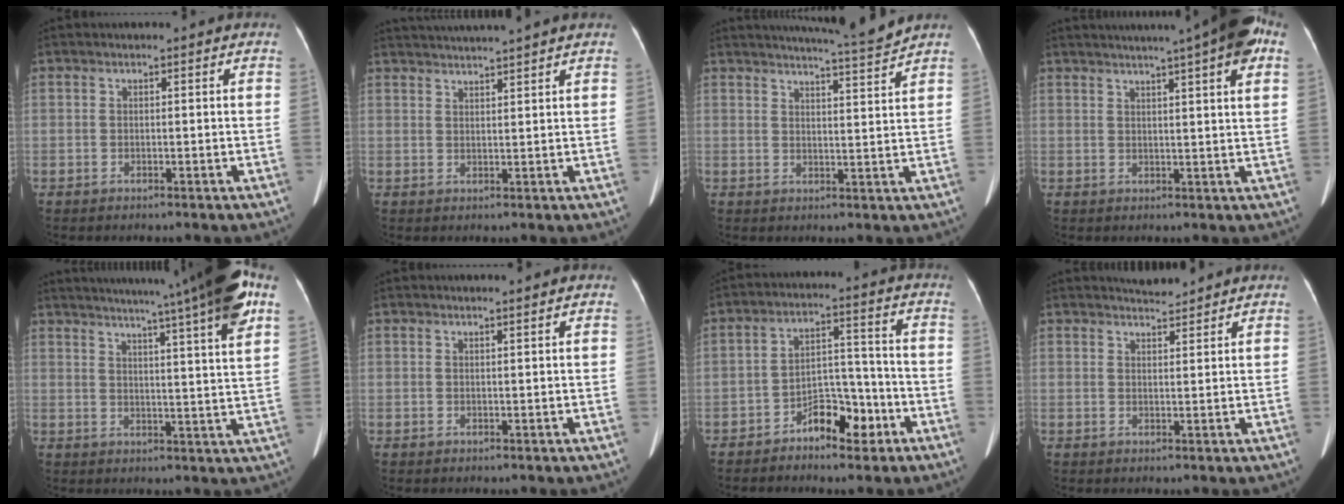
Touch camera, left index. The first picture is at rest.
{"total": 7.9, "force": [7.3, -1.2, 2.7], "torque": [-0.044, 0.028, 0.104]}
{"total": 6.6, "force": [6.3, -1.7, 1.3], "torque": [-0.031, -0.013, 0.090]}
{"total": 13.5, "force": [9.2, 0.5, 9.9], "torque": [-0.144, 0.033, 0.104]}
{"total": 20.0, "force": [15.7, -1.7, 12.2], "torque": [-0.186, -0.017, 0.196]}
{"total": 0.7, "force": [0.5, -0.2, 0.4], "torque": [-0.014, -0.001, 0.012]}
{"total": 7.6, "force": [-4.7, 3.9, 4.5], "torque": [-0.069, 0.033, -0.075]}
{"total": 2.4, "force": [2.4, 0.1, 0.1], "torque": [-0.007, 0.002, 0.043]}